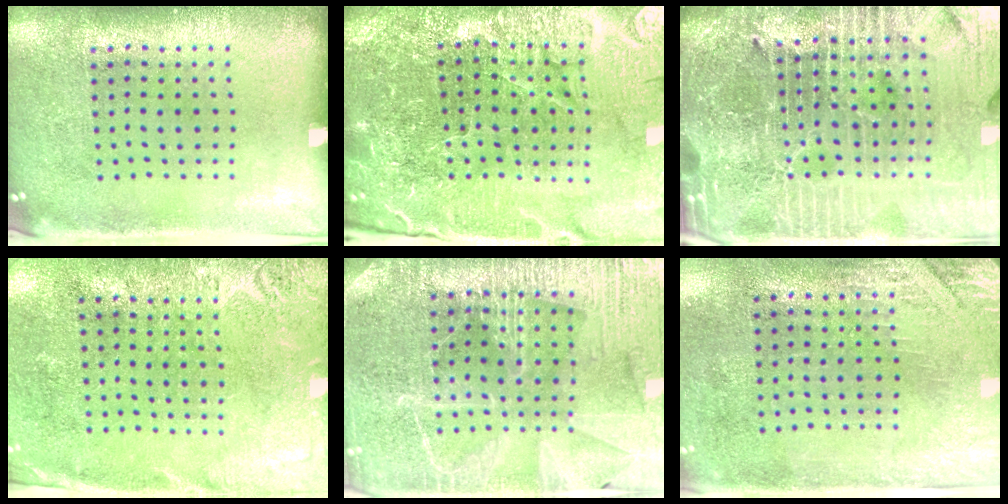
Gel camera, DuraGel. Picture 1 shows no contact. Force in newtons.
{"total": 5.2, "press": 5.0, "slide": 1.6}
{"total": 7.2, "press": 6.2, "slide": 3.7}
{"total": 2.8, "press": 2.4, "slide": 1.4}
{"total": 4.2, "press": 4.0, "slide": 1.4}
{"total": 2.9, "press": 2.5, "slide": 1.5}